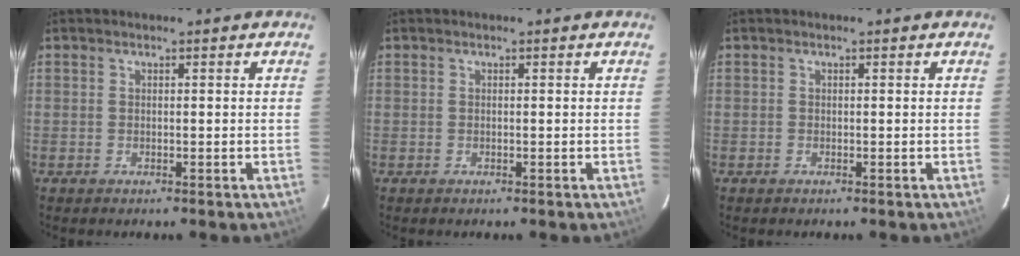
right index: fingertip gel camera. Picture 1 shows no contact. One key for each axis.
{"total": 0.0}
{"total": 0.0}